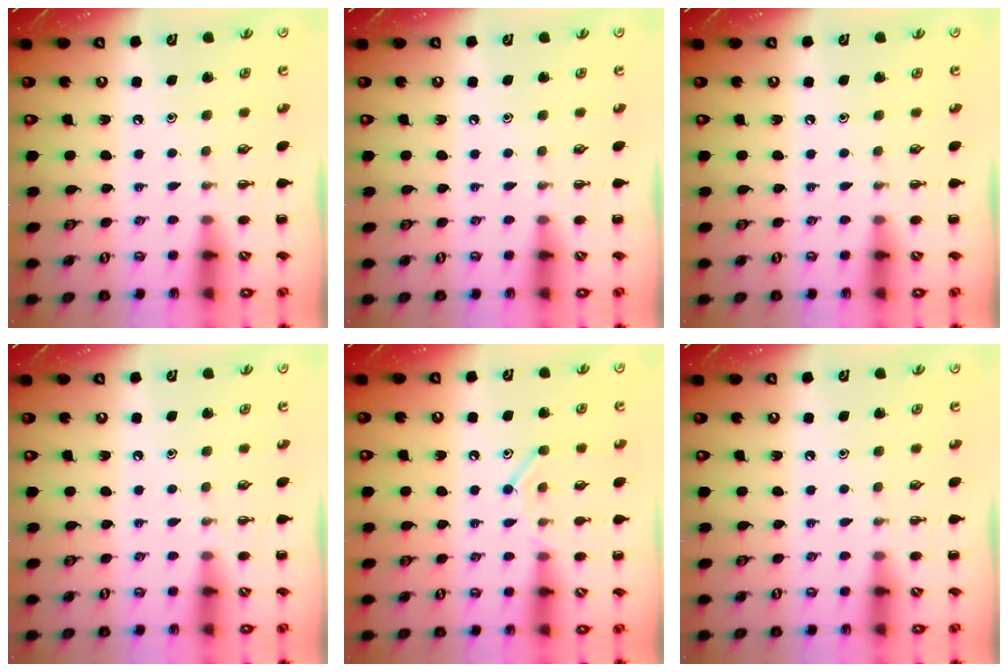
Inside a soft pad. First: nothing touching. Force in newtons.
{"total": 0.0}
{"total": 0.0}
{"total": 0.0}
{"total": 8.4, "press": 8.3, "slide": 1.4}
{"total": 0.0}